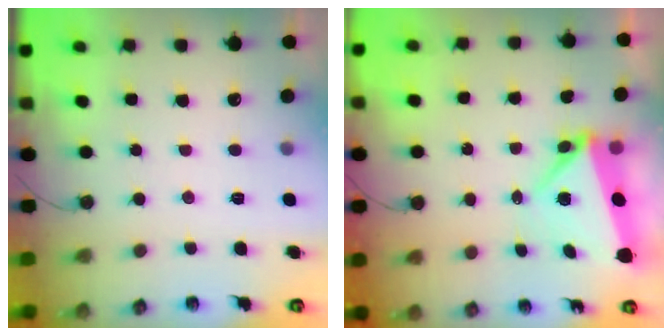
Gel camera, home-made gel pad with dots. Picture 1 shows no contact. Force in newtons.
{"total": 6.4, "press": 6.3, "slide": 1.1}